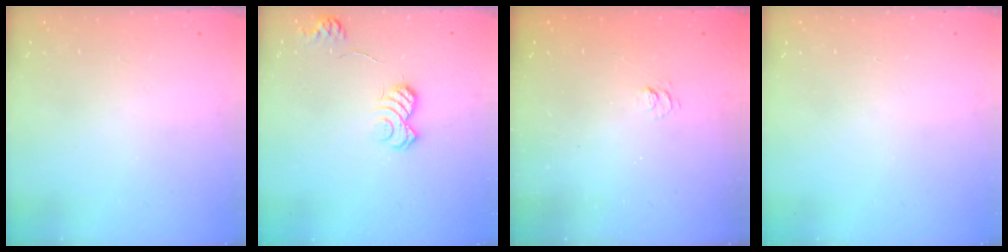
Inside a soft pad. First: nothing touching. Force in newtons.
{"total": 9.8, "press": 9.7, "slide": 0.7}
{"total": 2.7, "press": 2.2, "slide": 1.5}
{"total": 0.0}